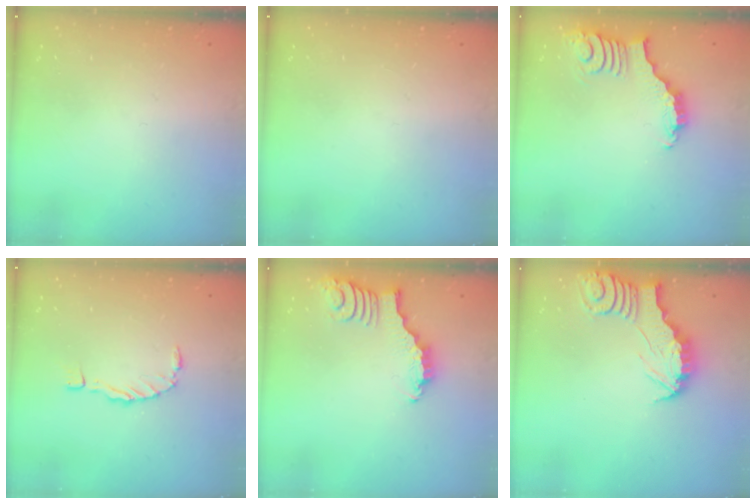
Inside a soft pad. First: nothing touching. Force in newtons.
{"total": 0.0}
{"total": 3.1, "press": 3.1, "slide": 0.5}
{"total": 0.0}
{"total": 2.9, "press": 2.8, "slide": 0.4}
{"total": 3.2, "press": 3.1, "slide": 0.4}